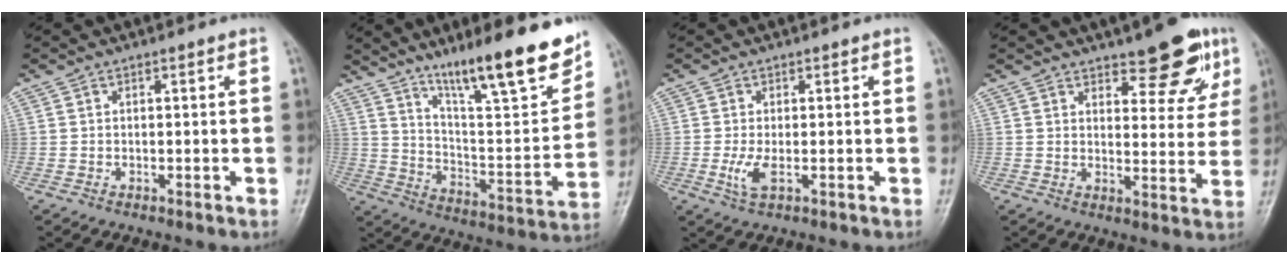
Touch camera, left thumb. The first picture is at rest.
{"total": 20.5, "force": [14.4, 3.6, 14.2], "torque": [-0.188, -0.077, 0.239]}
{"total": 3.2, "force": [-0.4, 1.2, 2.9], "torque": [-0.069, -0.009, -0.007]}
{"total": 10.3, "force": [6.7, 4.1, 6.7], "torque": [-0.047, -0.038, 0.090]}